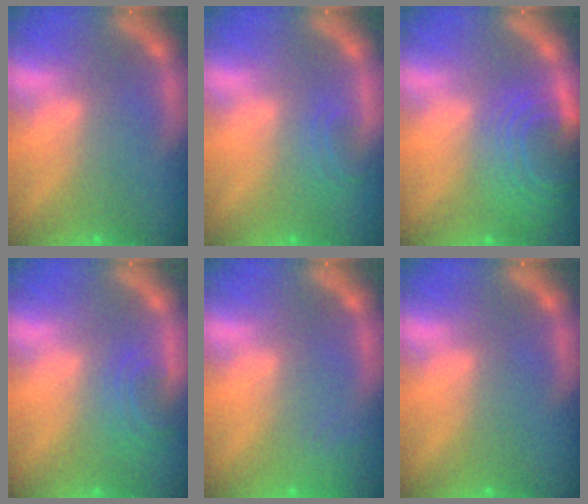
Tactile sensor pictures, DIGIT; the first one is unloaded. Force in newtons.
{"total": 1.9}
{"total": 9.0}
{"total": 2.9}
{"total": 2.4}
{"total": 0.0}